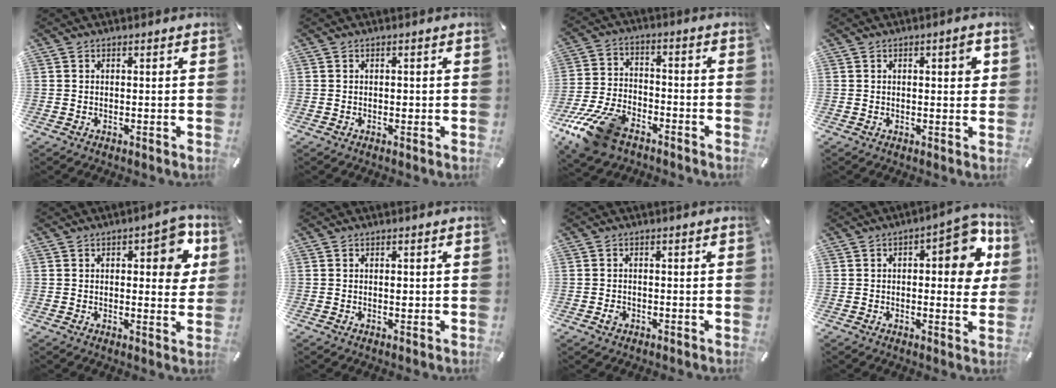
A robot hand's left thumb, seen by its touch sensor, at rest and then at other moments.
{"total": 0.8, "force": [-0.1, 0.6, 0.5], "torque": [-0.009, 0.002, -0.003]}
{"total": 14.2, "force": [-9.2, 7.6, 7.6], "torque": [-0.147, 0.050, -0.163]}
{"total": 3.0, "force": [0.9, 1.3, 2.6], "torque": [-0.037, 0.000, 0.009]}
{"total": 9.1, "force": [2.7, 4.8, 7.3], "torque": [-0.077, -0.010, 0.038]}
{"total": 1.2, "force": [0.0, 0.7, 0.9], "torque": [-0.011, -0.002, -0.002]}
{"total": 1.7, "force": [-0.5, 1.4, 0.8], "torque": [-0.016, 0.003, -0.011]}
{"total": 11.7, "force": [3.3, 5.6, 9.7], "torque": [-0.099, -0.025, 0.049]}